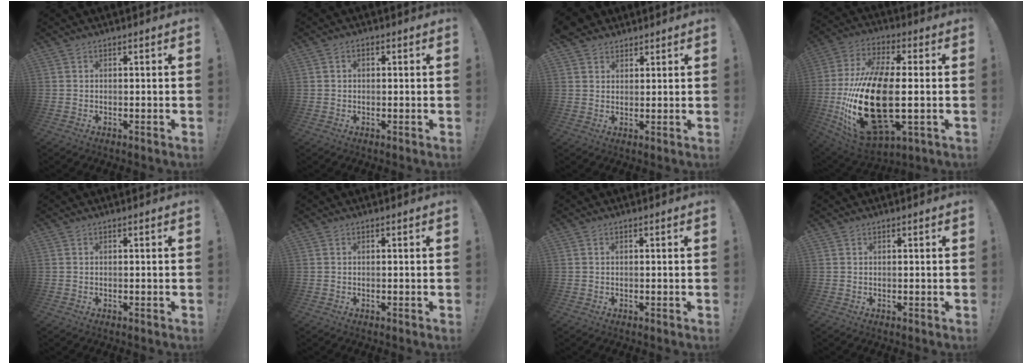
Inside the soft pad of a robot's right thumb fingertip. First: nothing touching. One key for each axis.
{"total": 1.2, "fx": -0.3, "fy": 0.9, "fz": 0.7, "tx": -0.018, "ty": 0.006, "tz": -0.005}
{"total": 3.8, "fx": 2.7, "fy": 2.6, "fz": 0.5, "tx": -0.007, "ty": -0.011, "tz": 0.052}
{"total": 27.6, "fx": -2.4, "fy": 13.5, "fz": 24.0, "tx": -0.503, "ty": 0.000, "tz": -0.027}
{"total": 0.0}
{"total": 0.0}
{"total": 0.0}
{"total": 0.0}